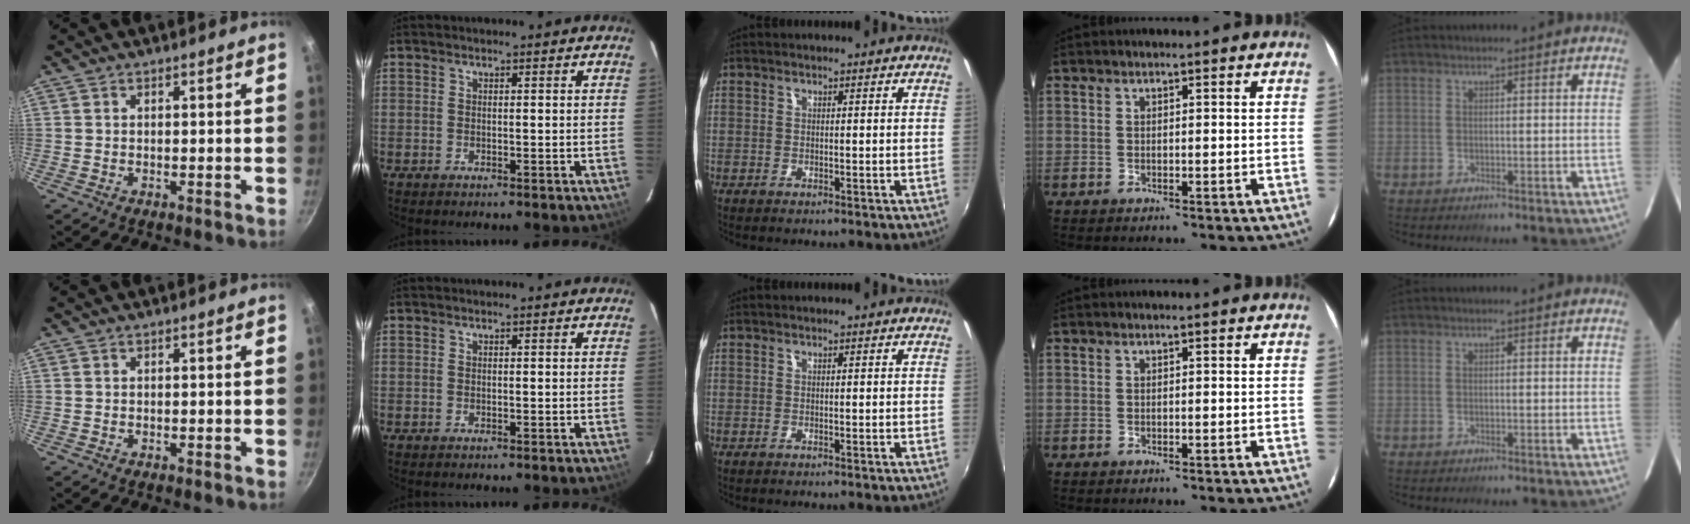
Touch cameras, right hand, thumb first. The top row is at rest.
{}